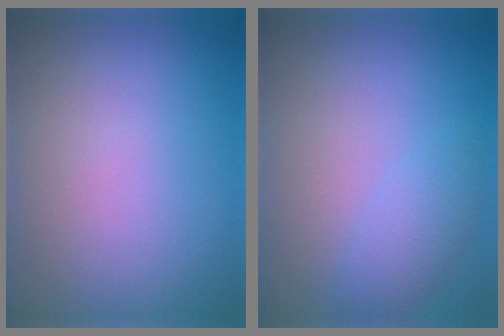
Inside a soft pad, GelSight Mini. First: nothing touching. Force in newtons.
{"total": 2.2, "press": 2.2, "slide": 0.2}